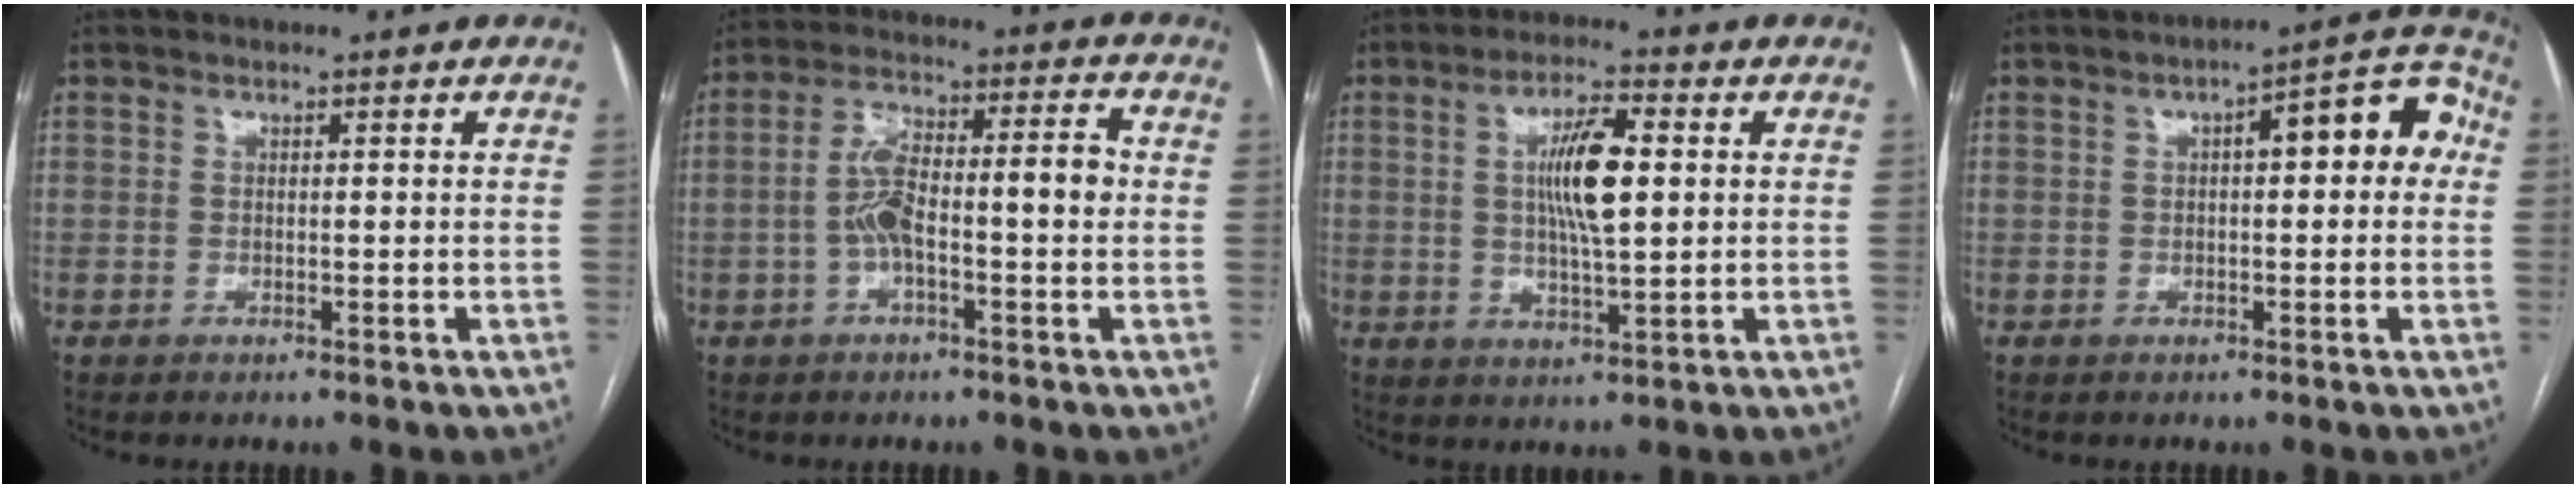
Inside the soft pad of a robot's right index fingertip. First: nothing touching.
{"total": 9.9, "force": [-0.9, 2.5, 9.5], "torque": [-0.172, 0.041, -0.014]}
{"total": 8.8, "force": [1.5, 1.6, 8.5], "torque": [-0.158, 0.006, 0.027]}
{"total": 9.5, "force": [1.5, 2.8, 8.9], "torque": [-0.111, 0.042, 0.014]}